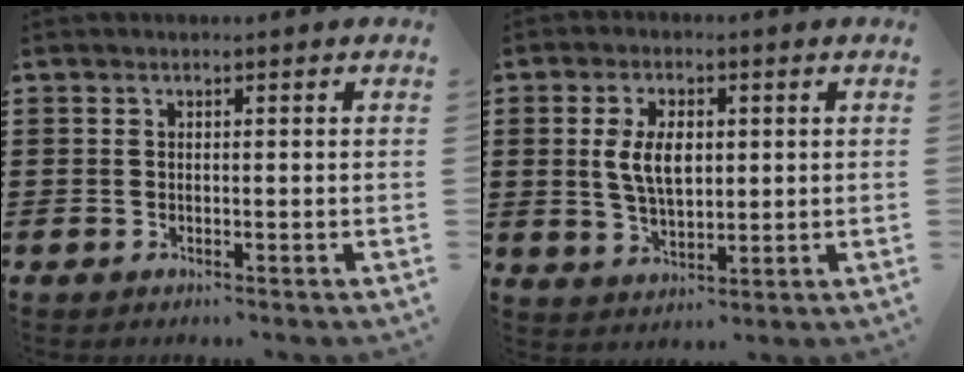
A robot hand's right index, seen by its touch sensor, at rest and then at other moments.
{"total": 6.5, "force": [0.8, 2.8, 5.8], "torque": [-0.122, 0.006, 0.011]}